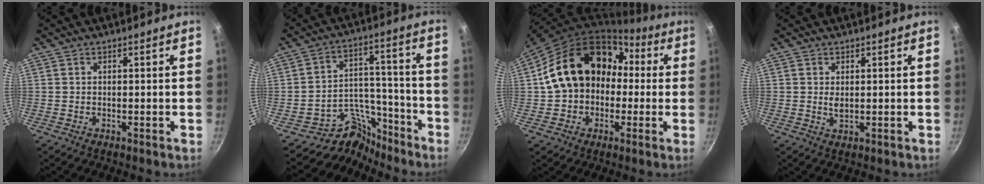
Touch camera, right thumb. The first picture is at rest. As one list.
[{"total": 10.9, "force": [-9.2, 5.8, 0.7], "torque": [0.046, 0.111, -0.155]}, {"total": 20.0, "force": [1.3, 15.7, 12.2], "torque": [-0.177, 0.070, 0.024]}, {"total": 1.6, "force": [0.4, 0.8, 1.4], "torque": [-0.026, -0.003, 0.008]}]